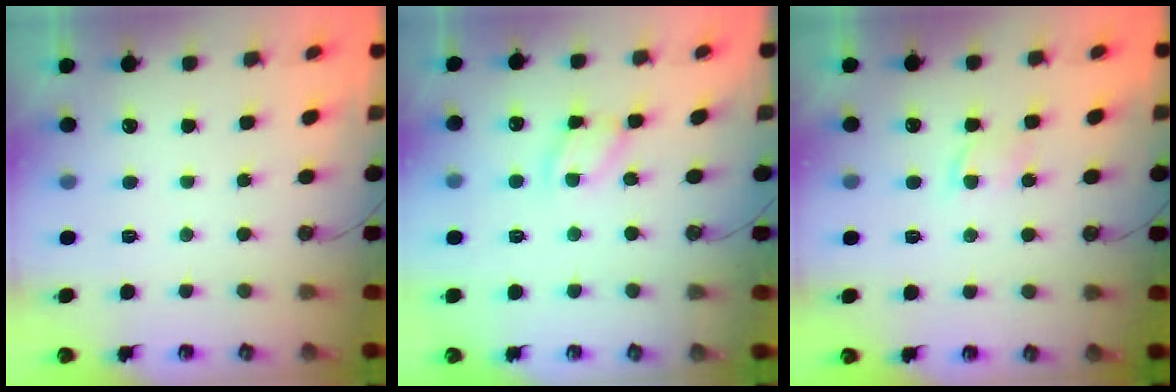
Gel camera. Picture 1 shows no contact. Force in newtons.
{"total": 6.8, "press": 6.8, "slide": 0.3}
{"total": 3.5, "press": 3.5, "slide": 0.5}